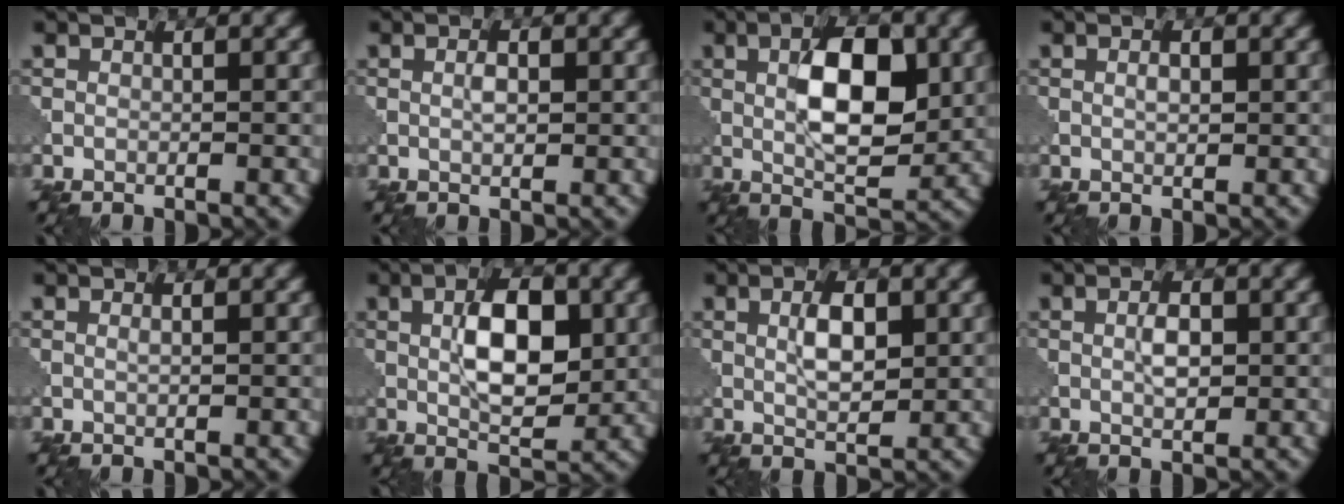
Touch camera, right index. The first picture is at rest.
{"total": 1.3, "force": [0.4, 0.4, 1.1], "torque": [-0.020, 0.000, 0.010]}
{"total": 8.1, "force": [1.4, 3.4, 7.2], "torque": [-0.112, 0.003, 0.024]}
{"total": 1.0, "force": [0.4, 0.4, 0.9], "torque": [-0.015, -0.001, 0.010]}
{"total": 0.6, "force": [0.4, 0.1, 0.4], "torque": [-0.005, 0.000, 0.007]}
{"total": 6.9, "force": [1.2, 3.2, 6.0], "torque": [-0.096, 0.002, 0.023]}
{"total": 3.4, "force": [1.0, 1.4, 3.0], "torque": [-0.058, 0.001, 0.021]}
{"total": 2.0, "force": [0.5, 0.8, 1.7], "torque": [-0.032, 0.002, 0.010]}